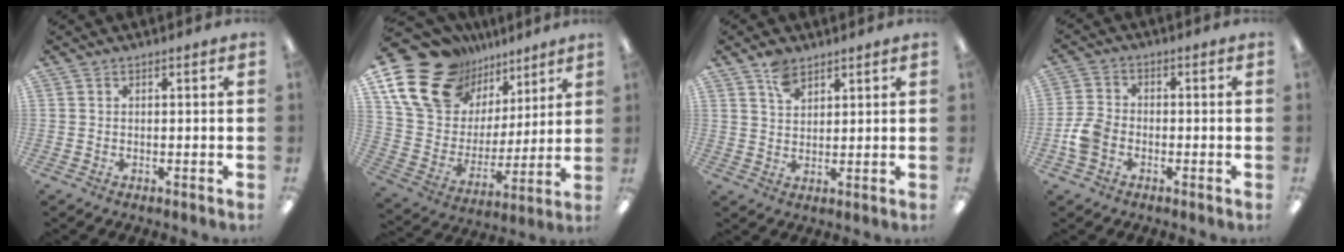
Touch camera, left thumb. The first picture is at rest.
{"total": 20.2, "force": [13.2, 13.0, 8.1], "torque": [-0.161, -0.075, 0.253]}
{"total": 4.6, "force": [3.4, 2.5, 2.0], "torque": [-0.031, -0.013, 0.062]}
{"total": 6.1, "force": [-2.2, 4.3, 3.6], "torque": [-0.075, 0.012, -0.041]}